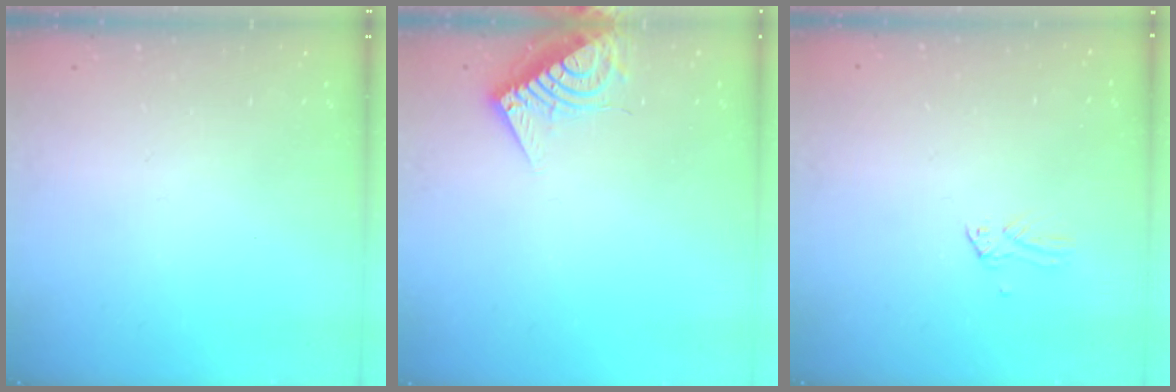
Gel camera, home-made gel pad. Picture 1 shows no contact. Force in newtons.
{"total": 7.2, "press": 7.2, "slide": 0.8}
{"total": 0.0}